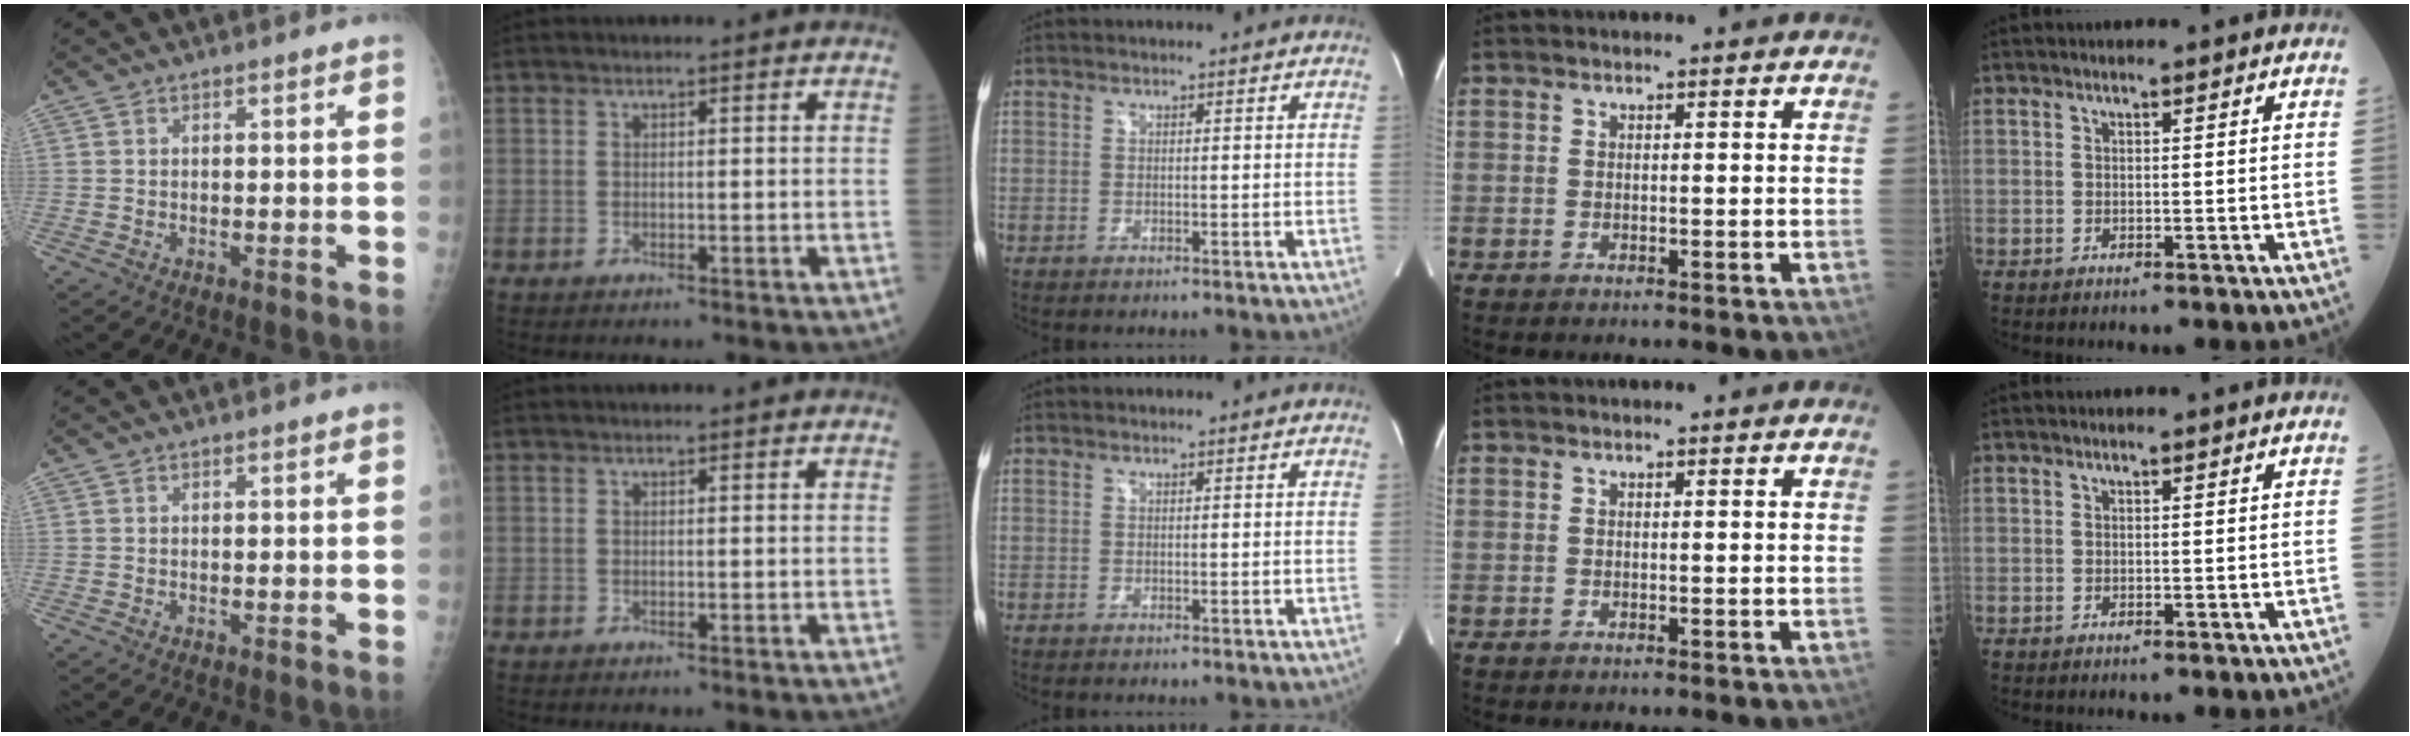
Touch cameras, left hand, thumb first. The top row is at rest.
{}